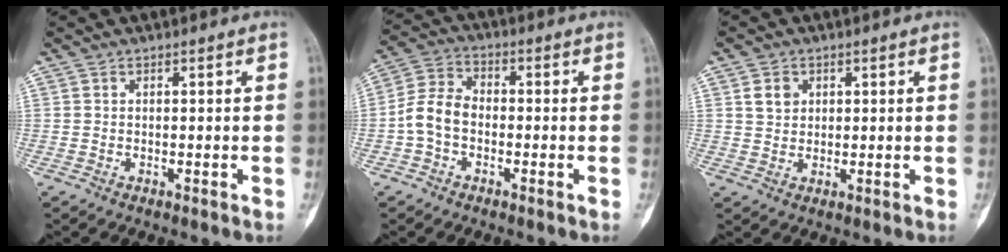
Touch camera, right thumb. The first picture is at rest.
{"total": 7.2, "force": [-1.8, 5.2, 4.7], "torque": [-0.087, 0.027, -0.048]}
{"total": 3.4, "force": [1.4, 2.7, 1.5], "torque": [-0.012, -0.005, 0.027]}